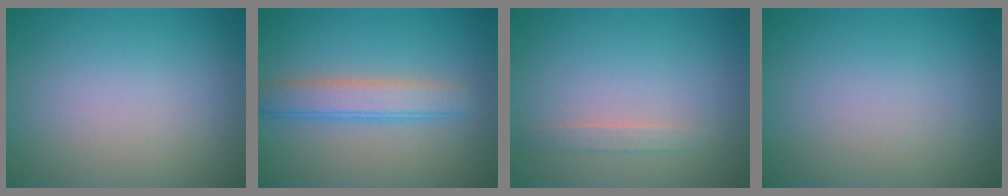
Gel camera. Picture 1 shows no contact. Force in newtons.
{"total": 3.6, "press": 3.6, "slide": 0.2}
{"total": 1.1, "press": 1.1, "slide": 0.2}
{"total": 0.0}